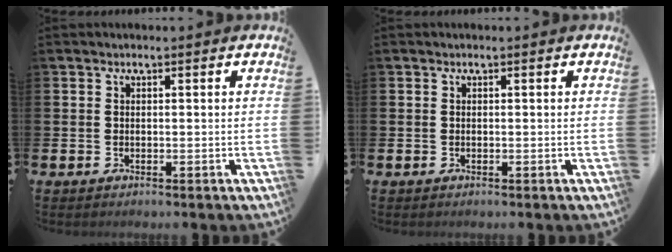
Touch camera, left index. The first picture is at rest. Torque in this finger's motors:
{"motor_torque": [-0.08, 0.37, -0.02, 0.00]}